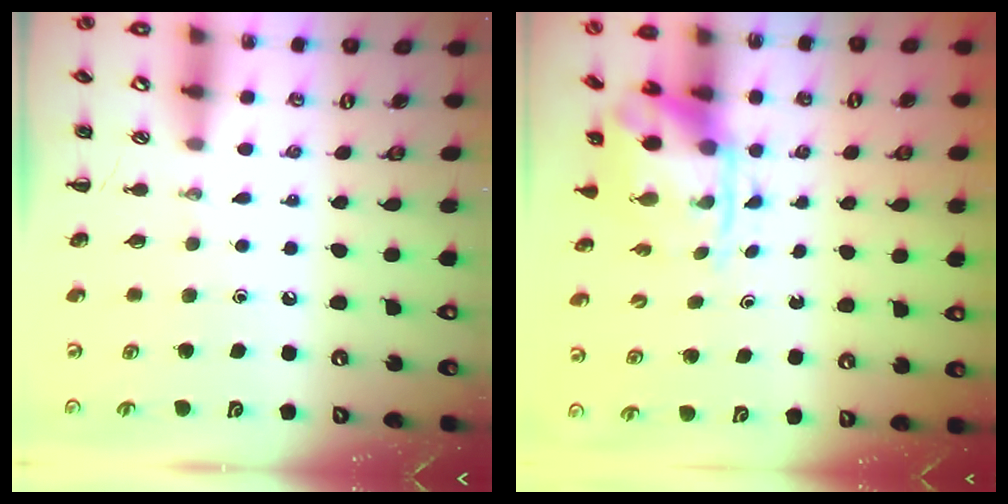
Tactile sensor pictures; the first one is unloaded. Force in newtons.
{"total": 3.6, "press": 3.5, "slide": 0.8}